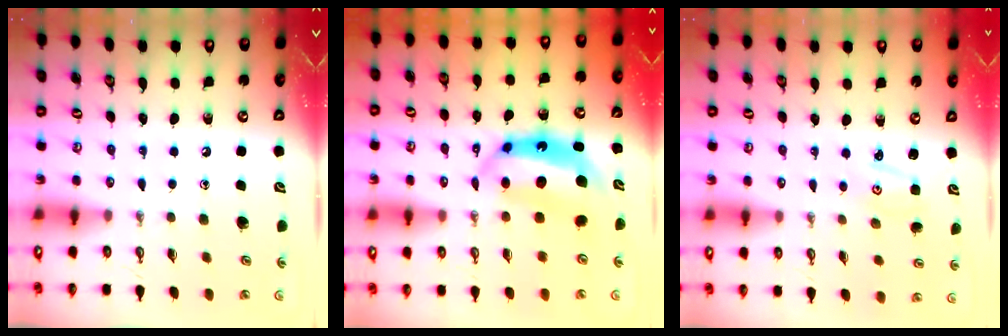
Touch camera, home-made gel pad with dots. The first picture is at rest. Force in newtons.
{"total": 8.7, "press": 8.6, "slide": 0.9}
{"total": 1.6, "press": 1.6, "slide": 0.3}